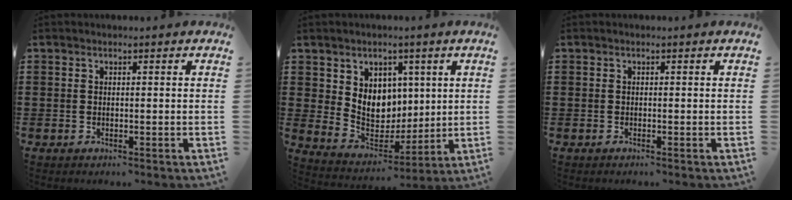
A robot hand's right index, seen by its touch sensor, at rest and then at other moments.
{"total": 7.3, "force": [2.9, 6.5, 1.9], "torque": [-0.049, -0.016, 0.057]}
{"total": 0.0}